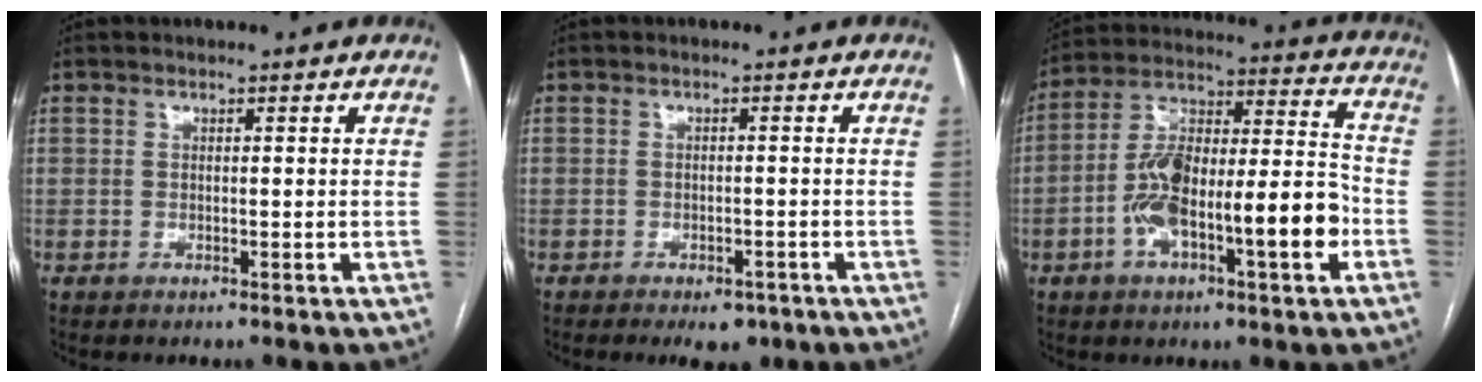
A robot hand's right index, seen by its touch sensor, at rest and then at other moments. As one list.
[{"total": 4.1, "force": [-2.8, 2.0, 2.3], "torque": [-0.027, -0.001, -0.031]}, {"total": 17.8, "force": [-5.2, 4.3, 16.4], "torque": [-0.293, 0.025, -0.084]}]